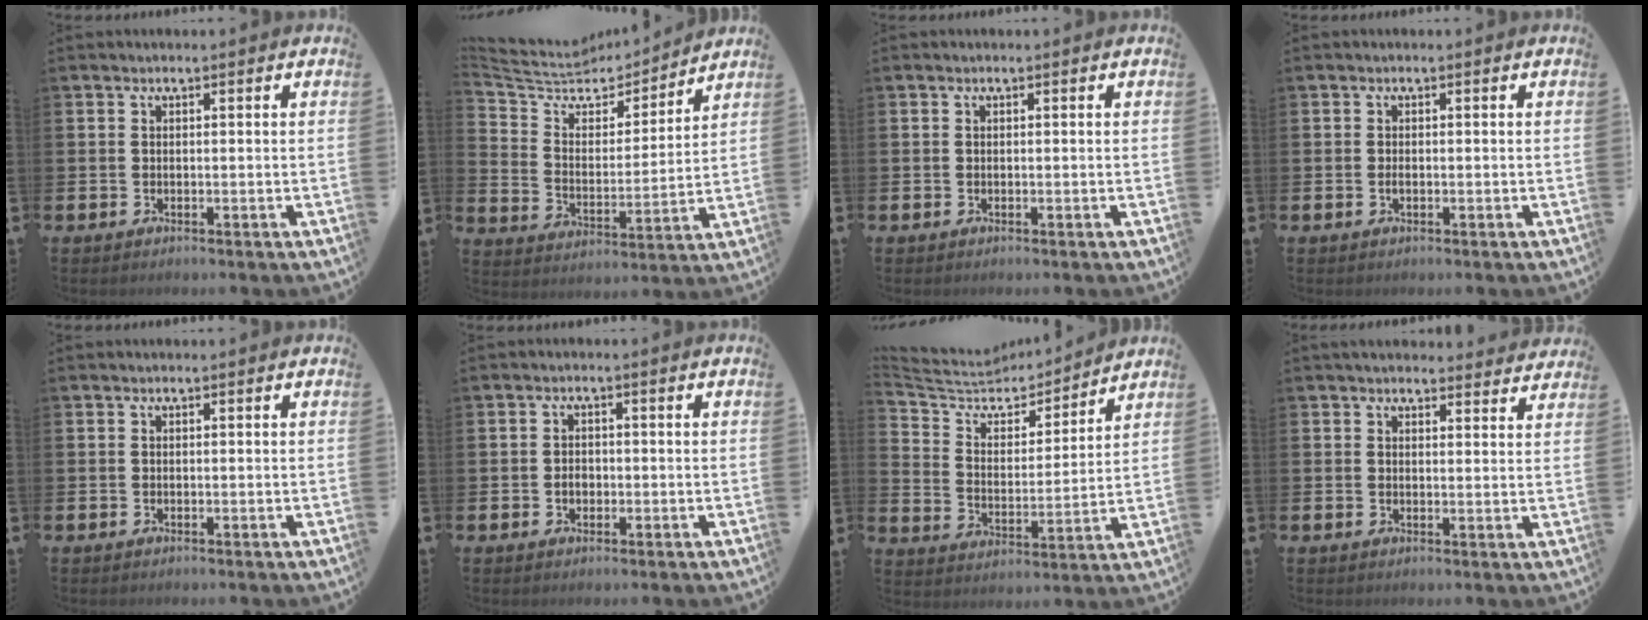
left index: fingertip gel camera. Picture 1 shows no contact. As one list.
[{"total": 7.2, "force": [6.3, 3.0, 1.8], "torque": [-0.078, -0.051, 0.105]}, {"total": 0.0}, {"total": 0.6, "force": [-0.1, 0.3, 0.5], "torque": [-0.015, 0.002, -0.002]}, {"total": 0.0}, {"total": 1.7, "force": [-0.4, 1.3, 1.0], "torque": [-0.008, 0.002, -0.012]}, {"total": 7.7, "force": [7.0, 2.7, 1.8], "torque": [-0.079, -0.056, 0.119]}, {"total": 2.8, "force": [2.7, 0.6, 0.3], "torque": [-0.003, -0.014, 0.048]}]